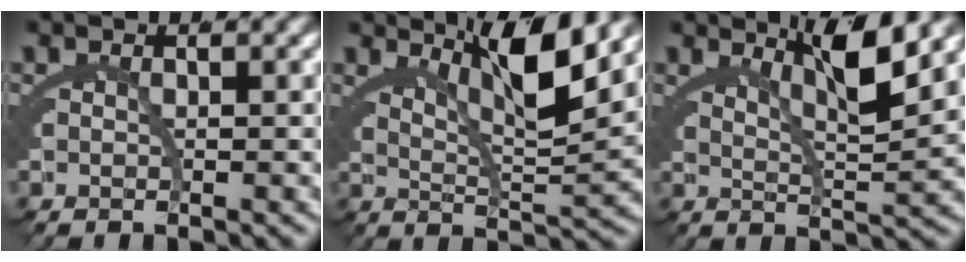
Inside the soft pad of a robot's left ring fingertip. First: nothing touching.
{"total": 5.9, "force": [4.4, -1.0, 3.8], "torque": [-0.054, 0.003, 0.079]}
{"total": 4.4, "force": [3.4, -1.4, 2.4], "torque": [-0.037, -0.003, 0.066]}